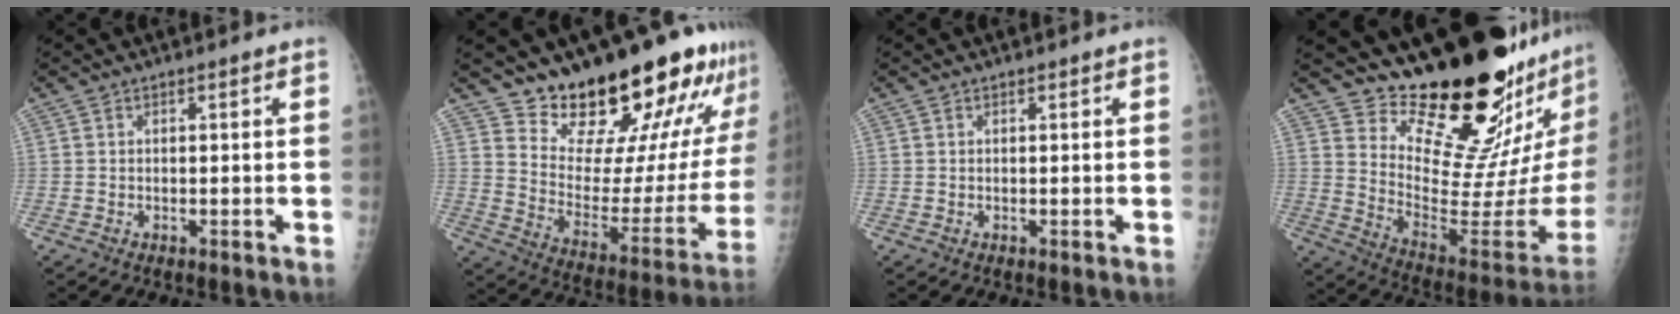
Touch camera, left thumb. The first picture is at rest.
{"total": 24.0, "force": [20.6, 7.7, 9.6], "torque": [-0.098, -0.151, 0.292]}
{"total": 0.0}
{"total": 25.6, "force": [20.6, 5.3, 14.2], "torque": [-0.177, -0.183, 0.301]}